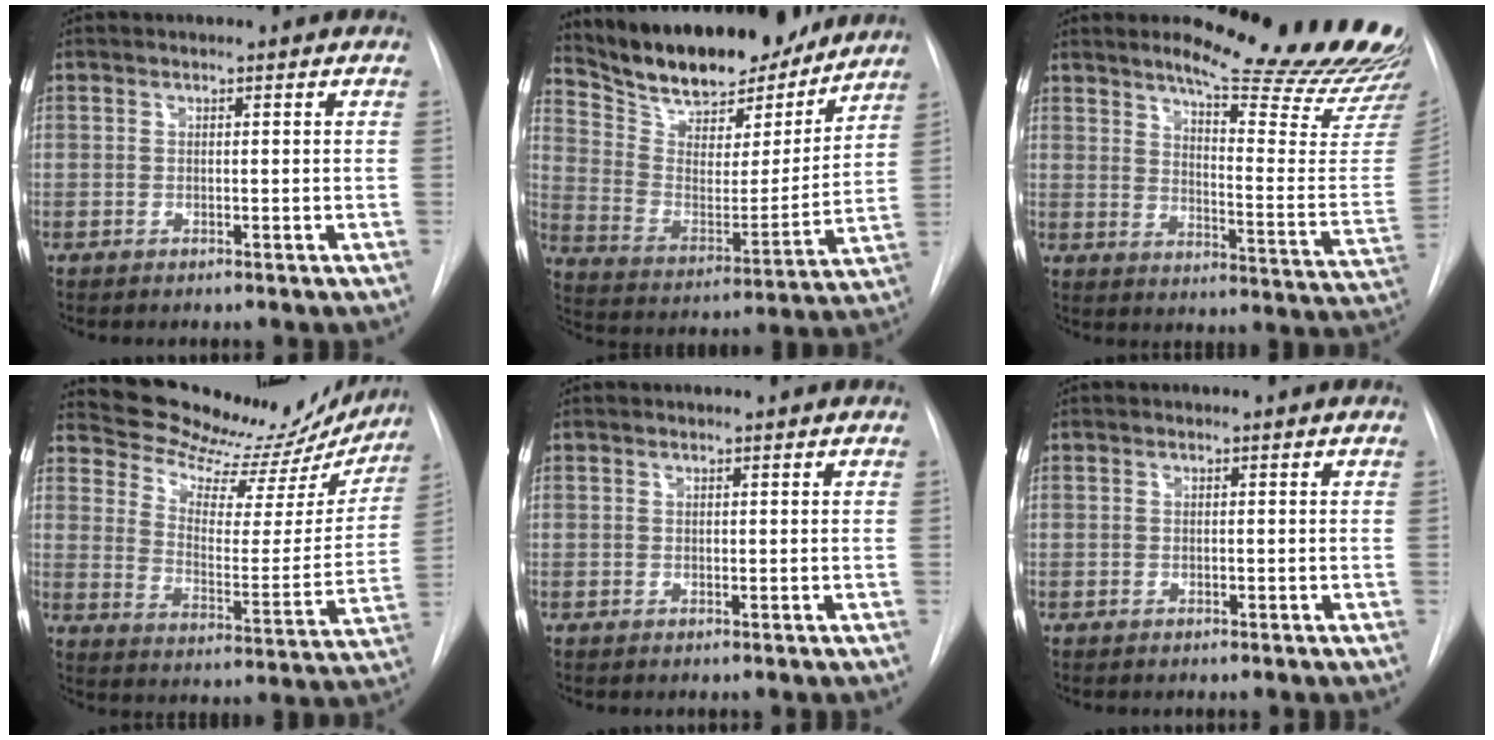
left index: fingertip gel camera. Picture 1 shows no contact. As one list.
[{"total": 21.3, "force": [18.6, 6.5, 8.1], "torque": [-0.148, -0.011, 0.293]}, {"total": 21.8, "force": [19.5, 0.4, 9.9], "torque": [-0.135, -0.137, 0.235]}, {"total": 21.1, "force": [20.0, 5.3, 4.2], "torque": [-0.054, -0.062, 0.256]}, {"total": 0.0}, {"total": 0.5, "force": [-0.5, 0.0, 0.0], "torque": [0.000, -0.005, -0.009]}]